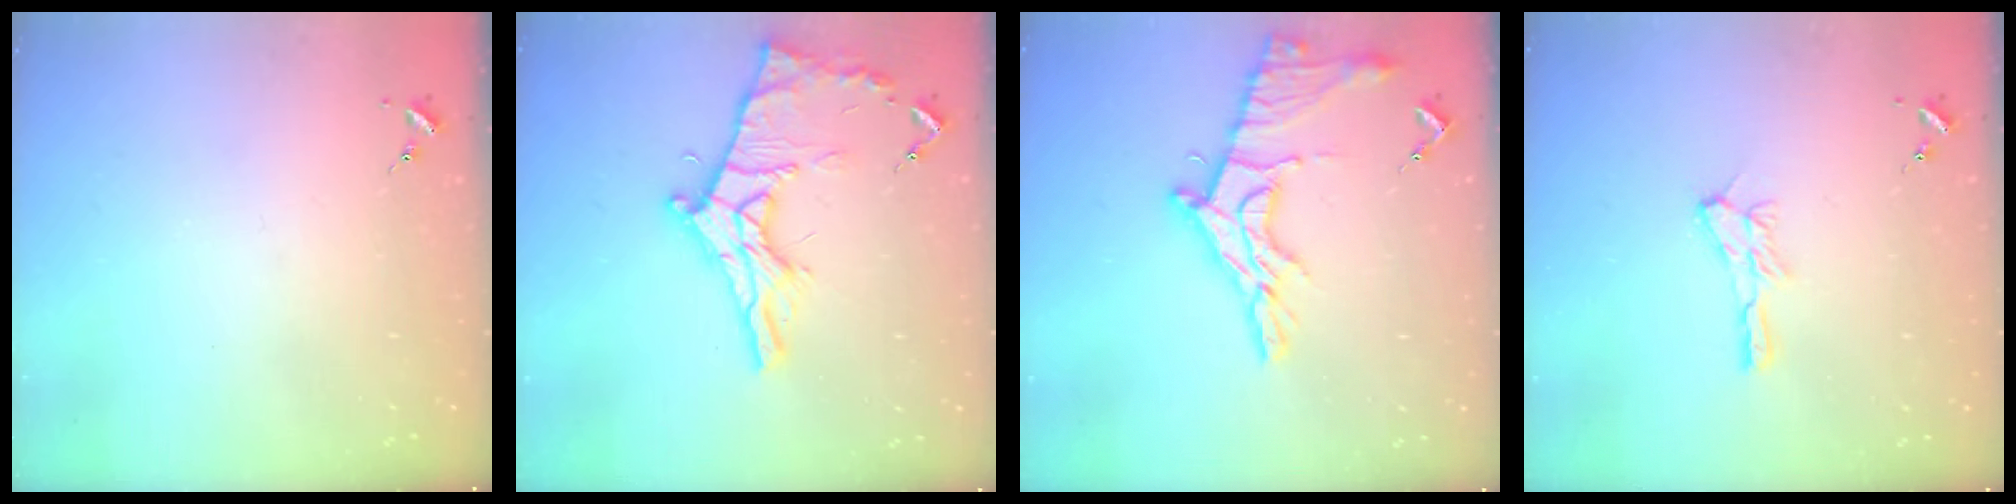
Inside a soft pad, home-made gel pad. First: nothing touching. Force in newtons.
{"total": 17.3, "press": 17.3, "slide": 1.0}
{"total": 17.8, "press": 17.8, "slide": 1.2}
{"total": 8.1, "press": 8.0, "slide": 0.6}